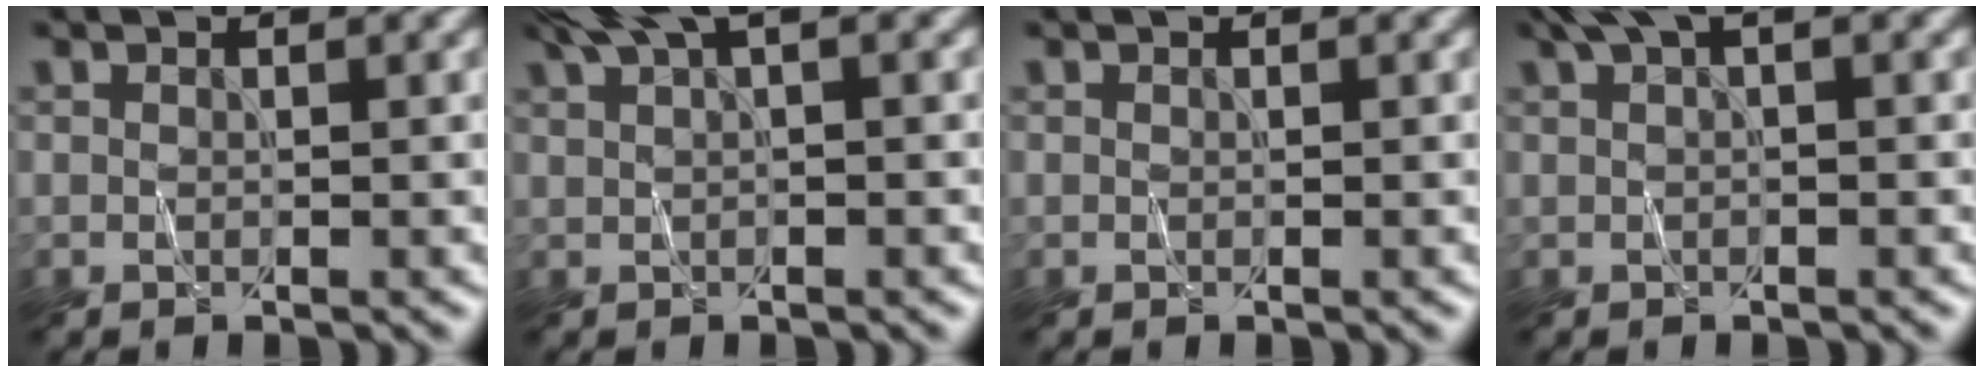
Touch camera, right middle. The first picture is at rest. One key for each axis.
{"total": 3.9, "fx": 2.4, "fy": 0.8, "fz": 2.9, "tx": -0.048, "ty": 0.011, "tz": 0.043}
{"total": 0.0}
{"total": 2.8, "fx": 1.6, "fy": 0.6, "fz": 2.2, "tx": -0.039, "ty": 0.006, "tz": 0.028}